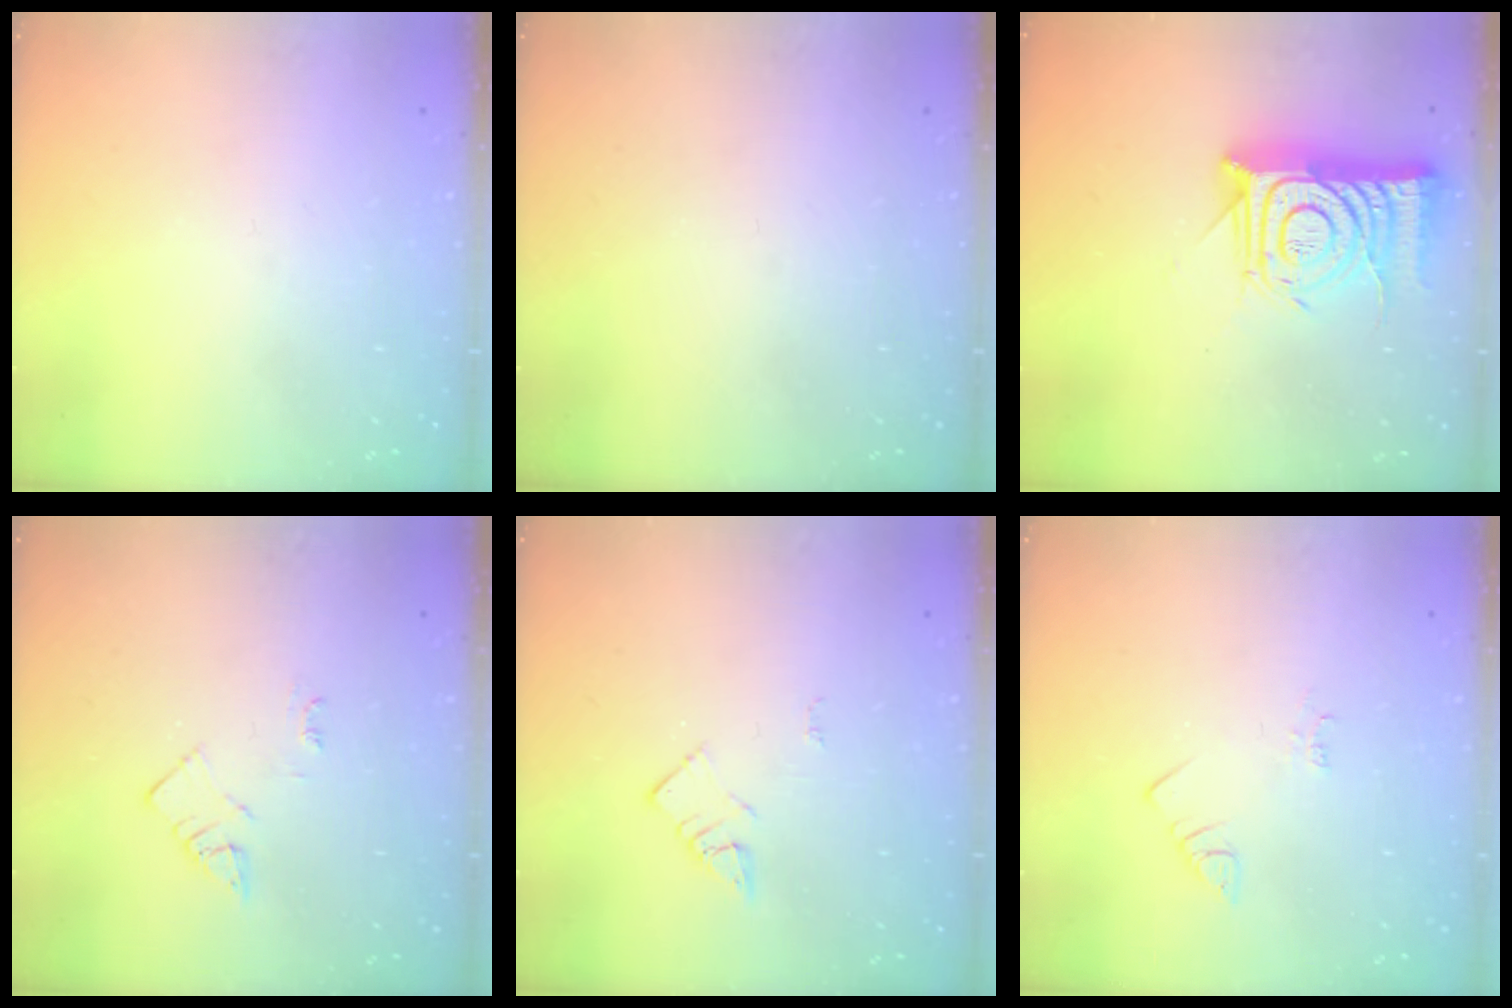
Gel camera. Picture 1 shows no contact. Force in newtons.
{"total": 0.0}
{"total": 16.2, "press": 16.1, "slide": 1.2}
{"total": 3.8, "press": 3.8, "slide": 0.6}
{"total": 2.9, "press": 2.9, "slide": 0.2}
{"total": 2.2, "press": 2.2, "slide": 0.6}